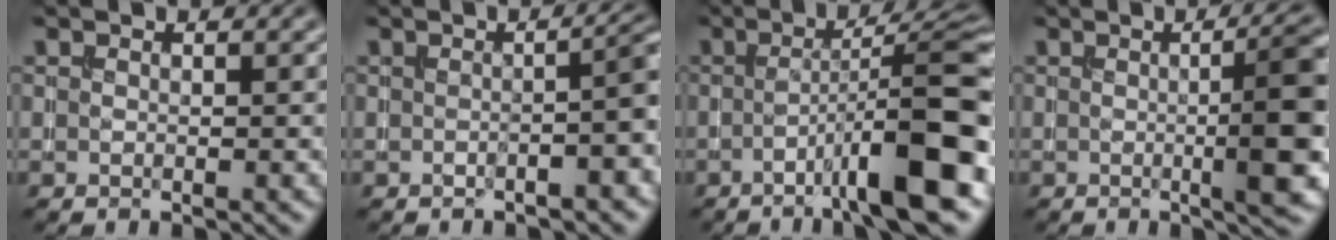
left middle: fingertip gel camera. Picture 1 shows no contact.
{"total": 4.6, "force": [-0.7, 1.4, 4.4], "torque": [-0.023, 0.013, -0.007]}
{"total": 10.2, "force": [-2.8, 1.3, 9.7], "torque": [-0.122, 0.020, -0.051]}
{"total": 7.6, "force": [-0.1, 1.5, 7.4], "torque": [-0.081, 0.004, 0.000]}